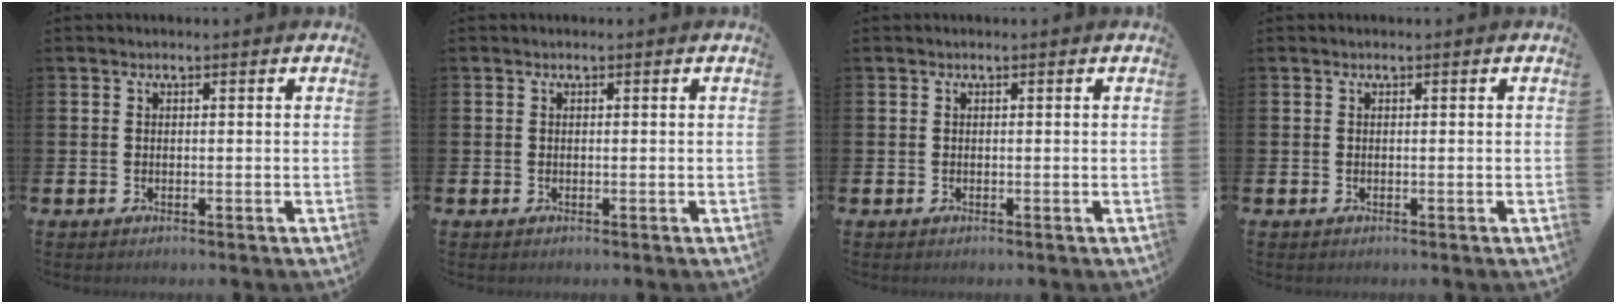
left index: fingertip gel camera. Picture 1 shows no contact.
{"total": 0.0}
{"total": 0.0}
{"total": 0.0}